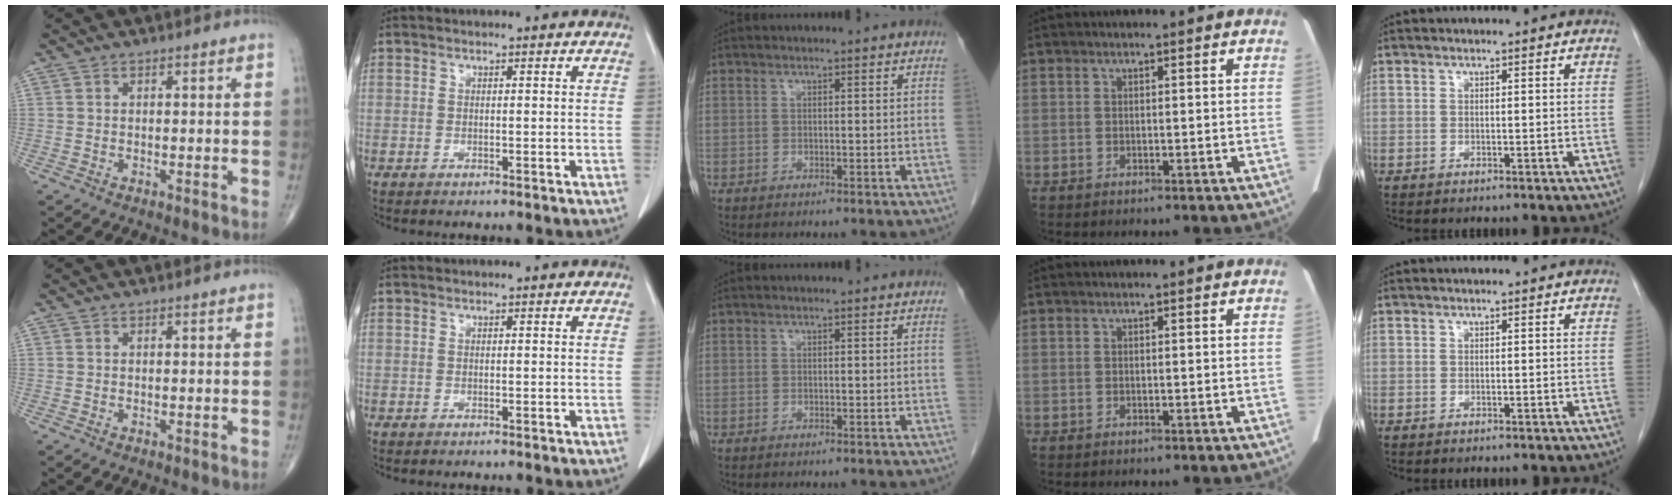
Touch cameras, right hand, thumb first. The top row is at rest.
{}